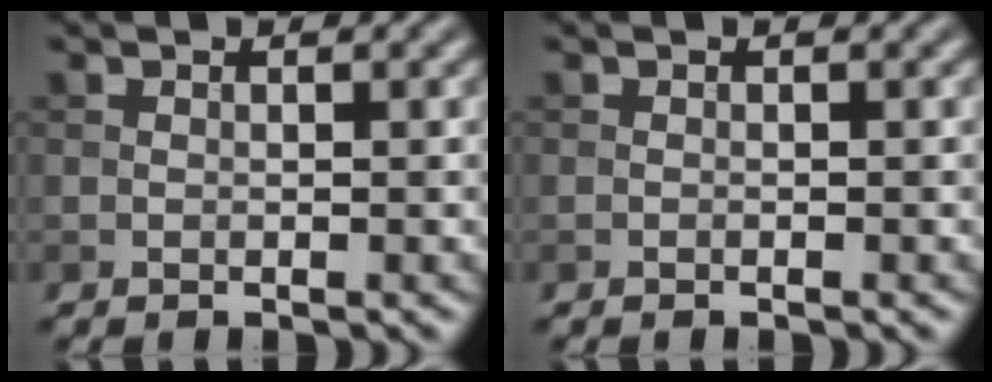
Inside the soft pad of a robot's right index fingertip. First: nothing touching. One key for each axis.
{"total": 0.0}